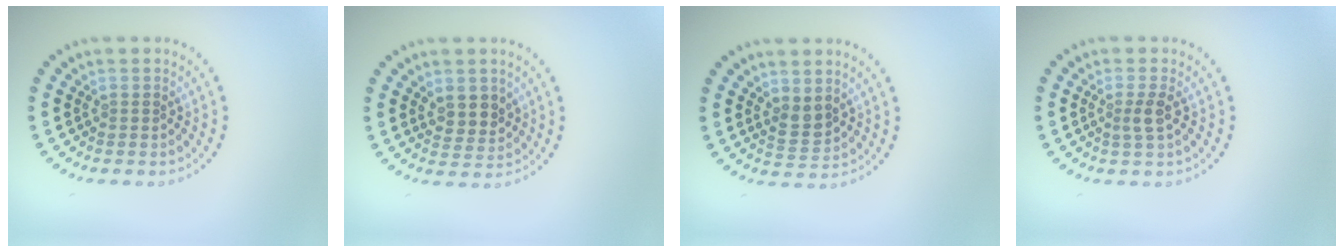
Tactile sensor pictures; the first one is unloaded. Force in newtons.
{"total": 2.6, "press": 2.4, "slide": 1.0}
{"total": 1.7, "press": 1.6, "slide": 0.7}
{"total": 1.6, "press": 1.3, "slide": 1.0}